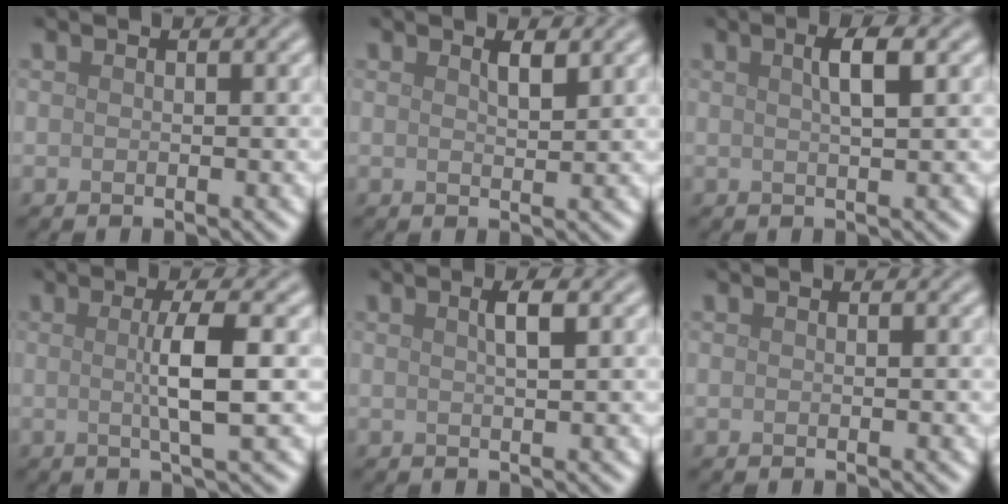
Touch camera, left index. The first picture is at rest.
{"total": 1.4, "force": [0.9, 0.2, 1.0], "torque": [-0.018, 0.000, 0.015]}
{"total": 2.7, "force": [0.9, 0.6, 2.5], "torque": [-0.034, 0.008, 0.011]}
{"total": 4.2, "force": [0.1, 0.7, 4.1], "torque": [-0.068, 0.001, -0.002]}
{"total": 1.8, "force": [0.6, 0.4, 1.6], "torque": [-0.024, 0.005, 0.007]}
{"total": 0.0}